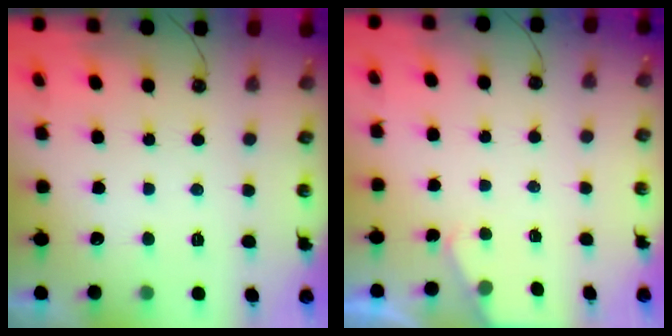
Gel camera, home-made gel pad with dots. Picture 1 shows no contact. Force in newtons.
{"total": 2.0, "press": 2.0, "slide": 0.3}